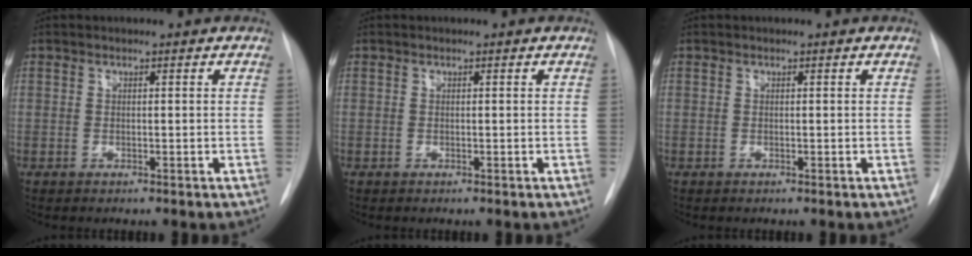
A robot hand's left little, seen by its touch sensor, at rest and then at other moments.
{"total": 0.0}
{"total": 0.0}